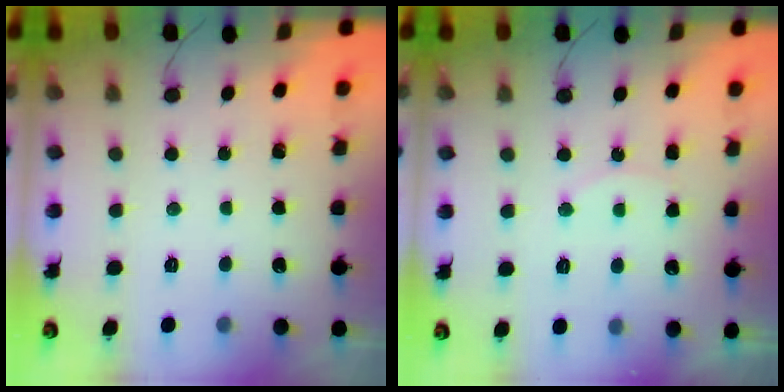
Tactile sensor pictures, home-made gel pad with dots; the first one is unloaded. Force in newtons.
{"total": 7.3, "press": 7.3, "slide": 0.4}